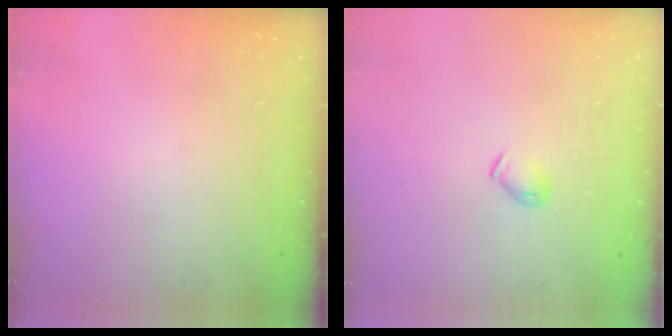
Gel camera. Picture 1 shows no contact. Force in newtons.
{"total": 3.7, "press": 3.6, "slide": 0.6}